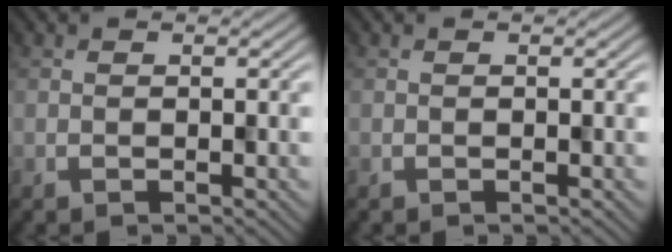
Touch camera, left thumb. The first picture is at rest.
{"total": 0.0}